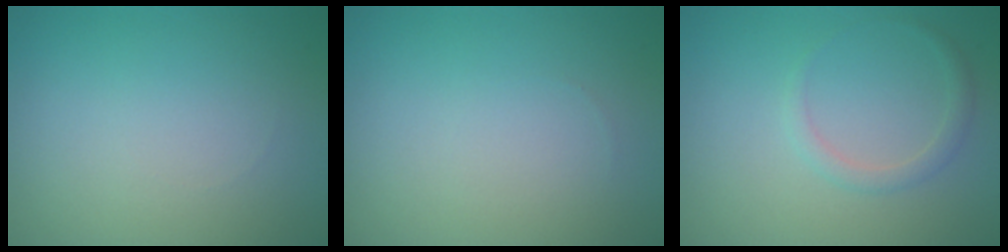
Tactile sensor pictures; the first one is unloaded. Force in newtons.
{"total": 0.0}
{"total": 1.3, "press": 1.3, "slide": 0.1}